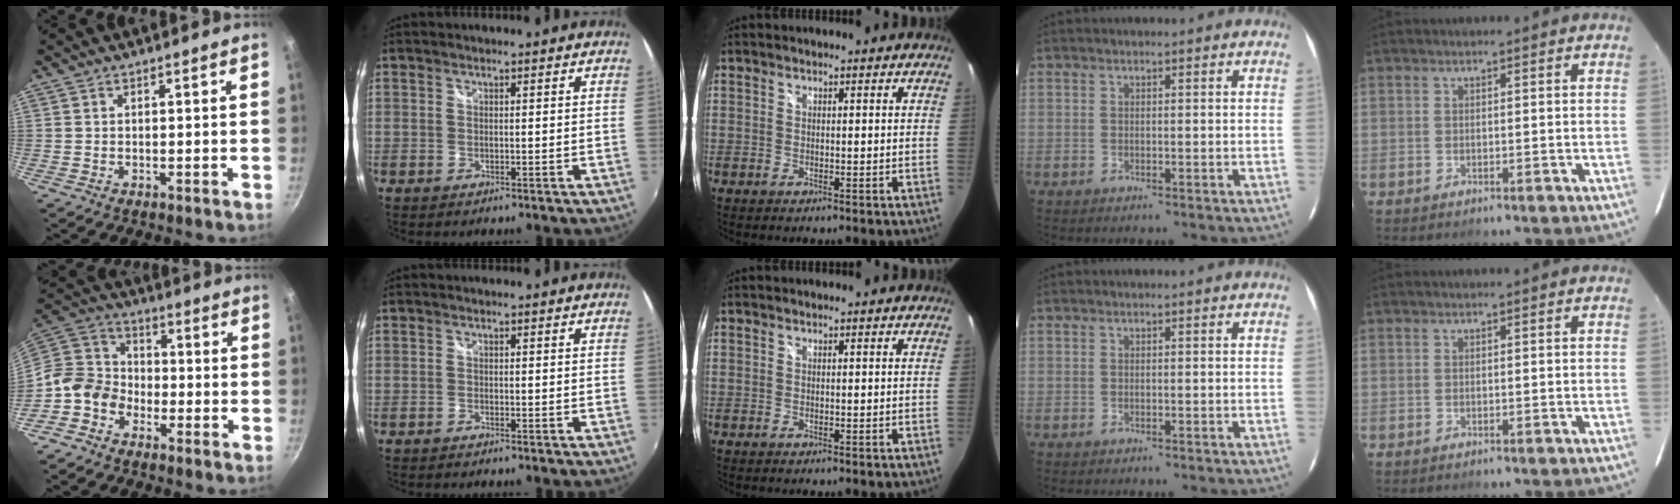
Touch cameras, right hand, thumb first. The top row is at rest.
{"thumb": {"total": 10.0, "force": [-4.4, 7.8, 4.4], "torque": [-0.058, 0.053, -0.113]}}